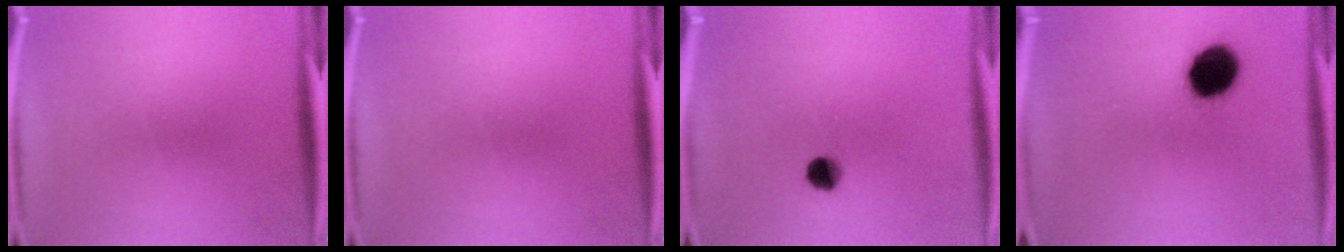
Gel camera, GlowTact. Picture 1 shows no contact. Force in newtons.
{"total": 0.0}
{"total": 4.1}
{"total": 13.1}